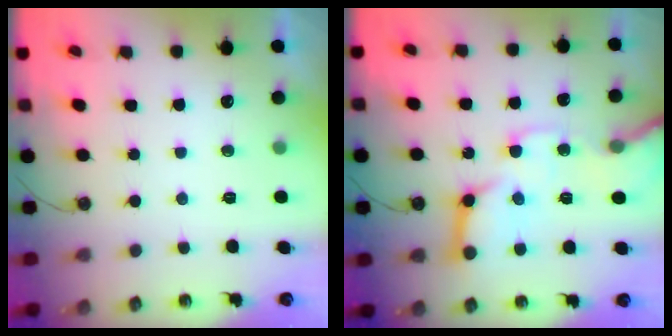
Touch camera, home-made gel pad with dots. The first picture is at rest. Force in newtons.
{"total": 18.9, "press": 18.7, "slide": 2.5}